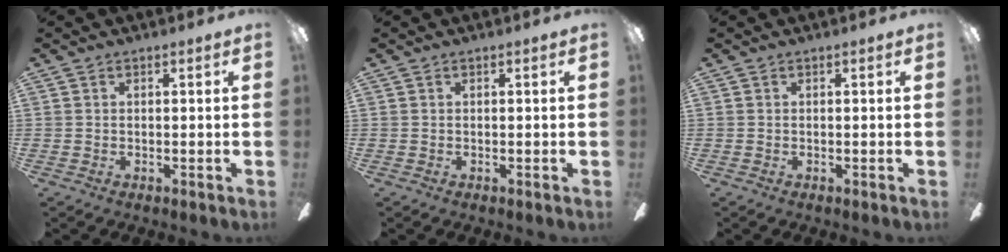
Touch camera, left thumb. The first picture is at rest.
{"total": 0.0}
{"total": 0.0}